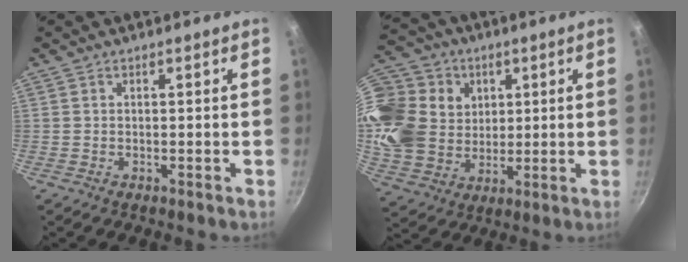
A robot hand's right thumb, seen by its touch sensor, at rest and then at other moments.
{"total": 23.2, "force": [7.9, 18.8, 11.1], "torque": [-0.240, -0.003, 0.159]}